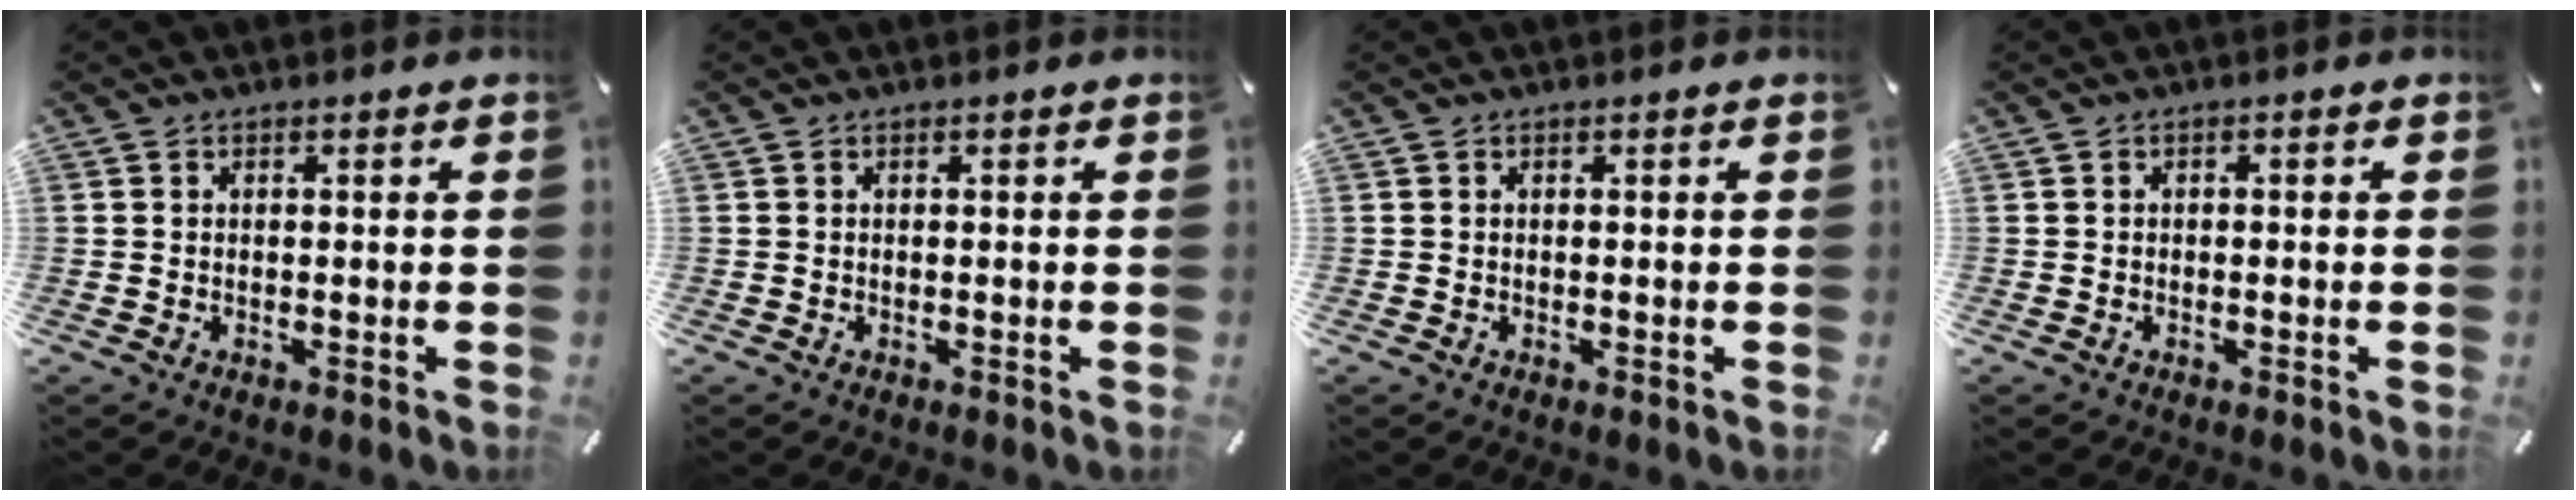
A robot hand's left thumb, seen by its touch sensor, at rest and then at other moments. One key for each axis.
{"total": 0.0}
{"total": 0.0}
{"total": 0.5, "fx": -0.2, "fy": 0.3, "fz": 0.4, "tx": -0.006, "ty": 0.001, "tz": -0.005}